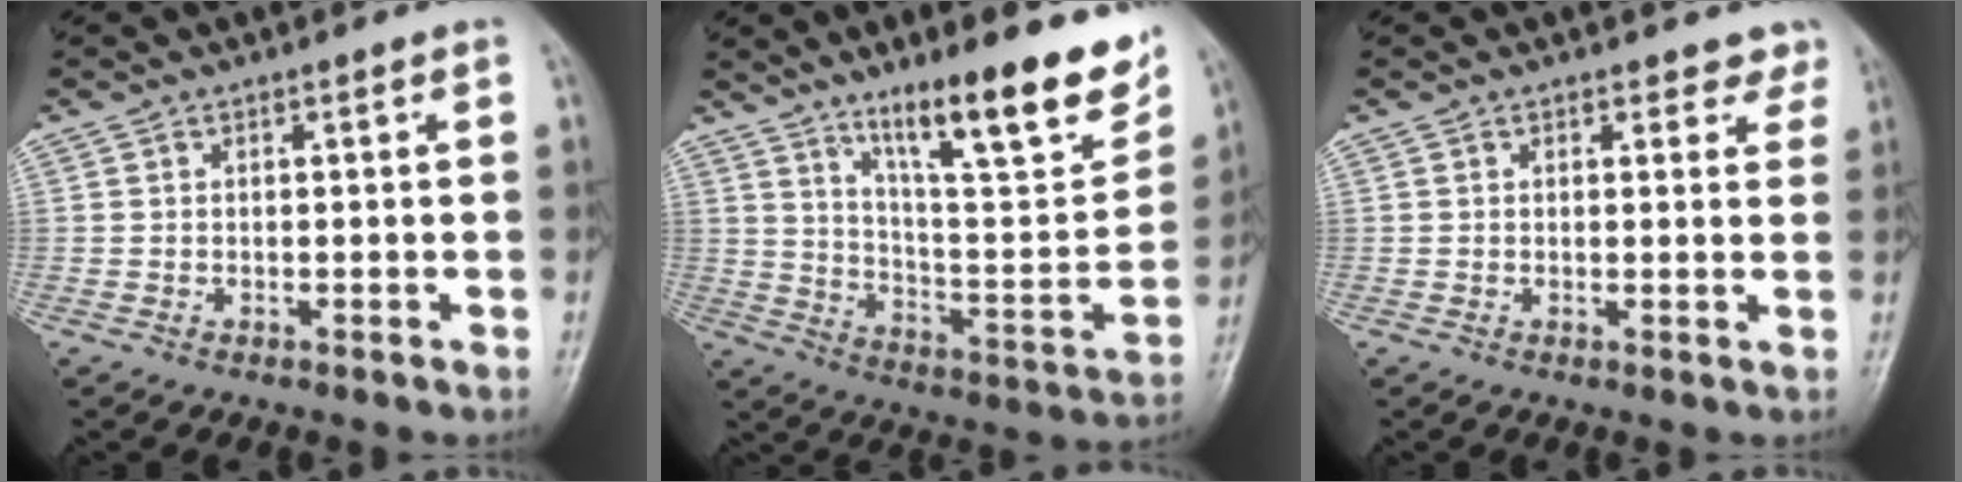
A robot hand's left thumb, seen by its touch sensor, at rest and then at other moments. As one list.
[{"total": 21.6, "force": [13.7, 4.4, 16.1], "torque": [-0.204, -0.066, 0.223]}, {"total": 3.2, "force": [2.7, 1.6, 0.5], "torque": [0.027, -0.014, 0.018]}]